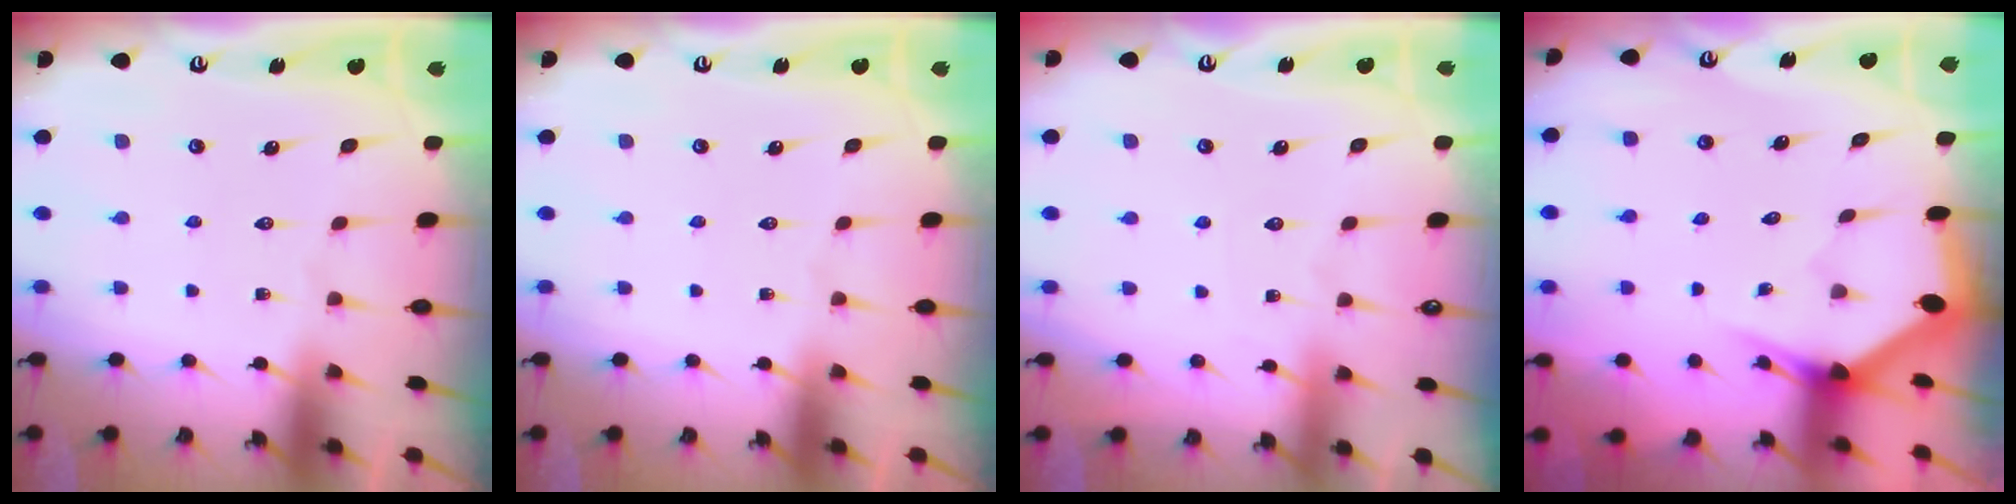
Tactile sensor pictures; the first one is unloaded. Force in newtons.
{"total": 0.0}
{"total": 3.2, "press": 3.1, "slide": 0.4}
{"total": 3.0, "press": 3.0, "slide": 0.1}